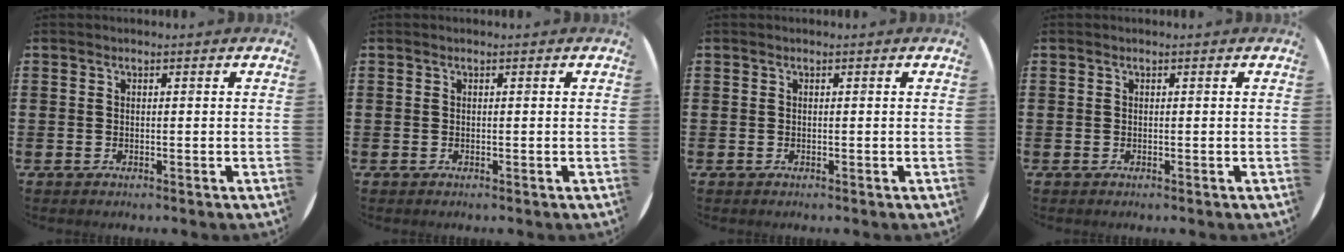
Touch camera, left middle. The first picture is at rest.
{"total": 0.0}
{"total": 0.0}
{"total": 0.0}